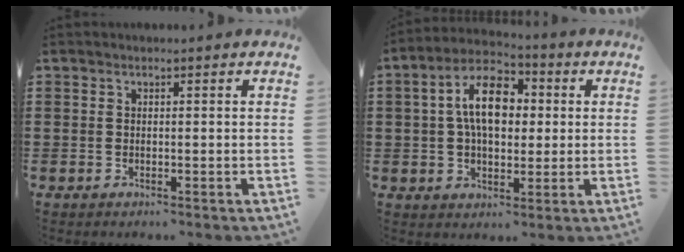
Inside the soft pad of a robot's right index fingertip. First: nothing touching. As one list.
[{"total": 10.0, "force": [1.6, 5.7, 8.0], "torque": [-0.152, 0.013, 0.022]}]